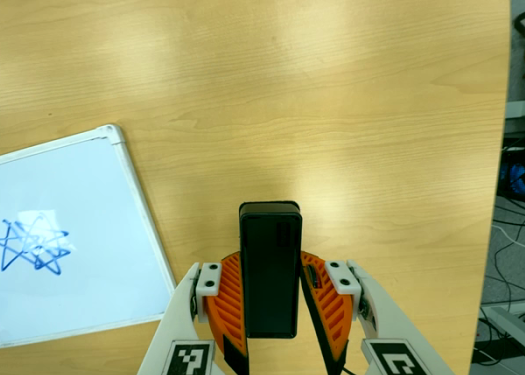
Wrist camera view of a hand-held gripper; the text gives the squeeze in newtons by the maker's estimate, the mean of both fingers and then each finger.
{"total": 5.3, "left": 5.0, "right": 5.5}